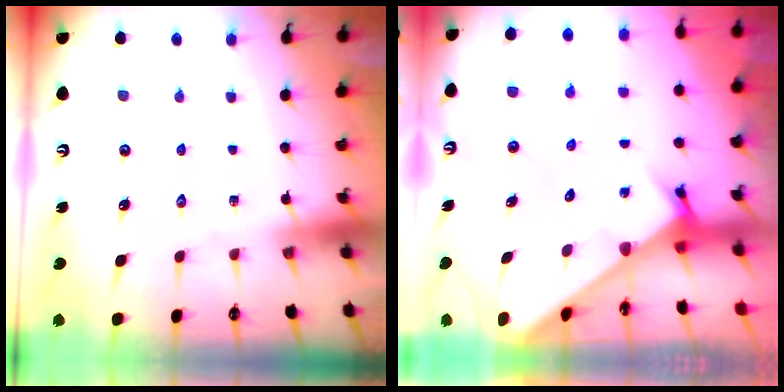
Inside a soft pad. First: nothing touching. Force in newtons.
{"total": 2.3, "press": 2.3, "slide": 0.0}